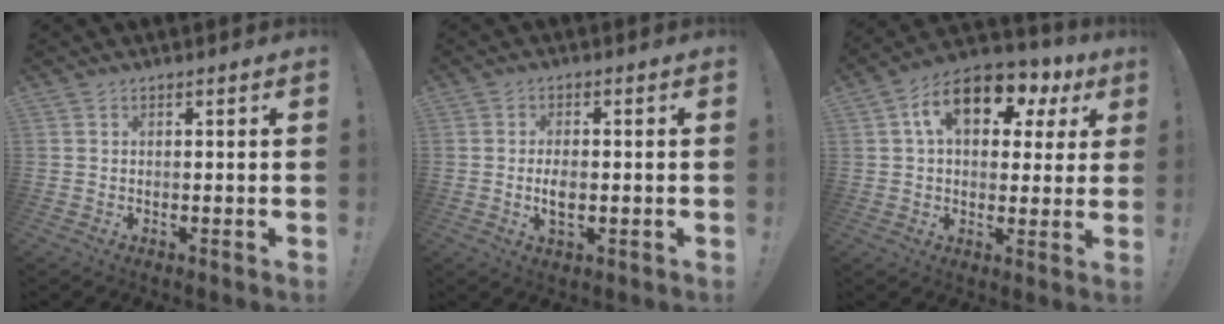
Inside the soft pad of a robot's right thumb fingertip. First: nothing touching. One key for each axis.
{"total": 4.3, "fx": -0.4, "fy": 2.4, "fz": 3.6, "tx": -0.058, "ty": -0.002, "tz": -0.011}
{"total": 16.0, "fx": 6.6, "fy": 9.1, "fz": 11.4, "tx": -0.176, "ty": -0.014, "tz": 0.112}